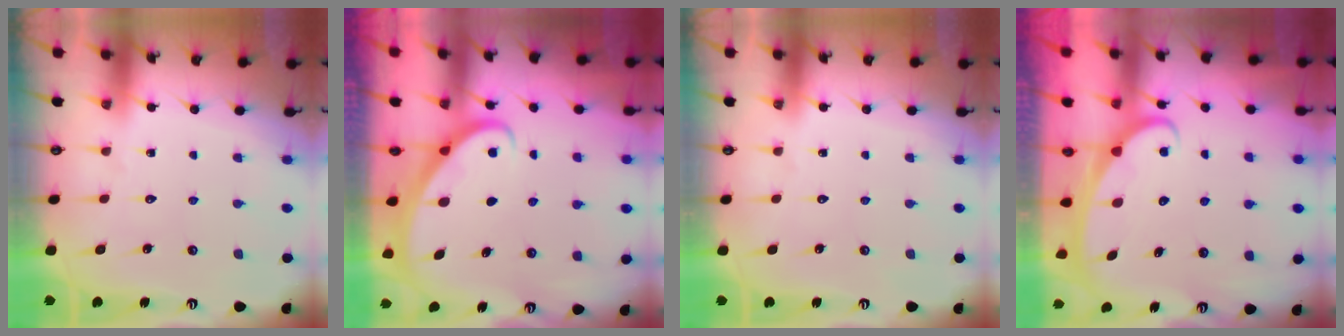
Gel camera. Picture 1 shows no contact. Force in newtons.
{"total": 3.0, "press": 3.0, "slide": 0.2}
{"total": 0.0}
{"total": 2.4, "press": 2.4, "slide": 0.3}